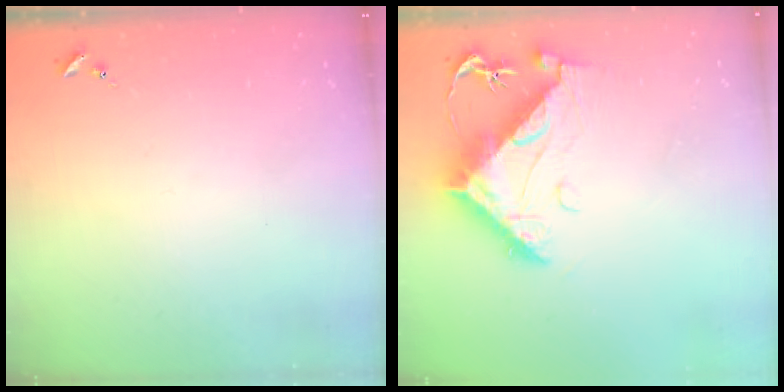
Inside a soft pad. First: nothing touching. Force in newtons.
{"total": 12.3, "press": 12.2, "slide": 1.5}